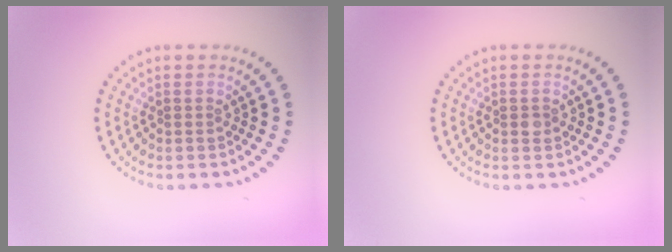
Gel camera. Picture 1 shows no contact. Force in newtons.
{"total": 0.7, "press": 0.7, "slide": 0.0}